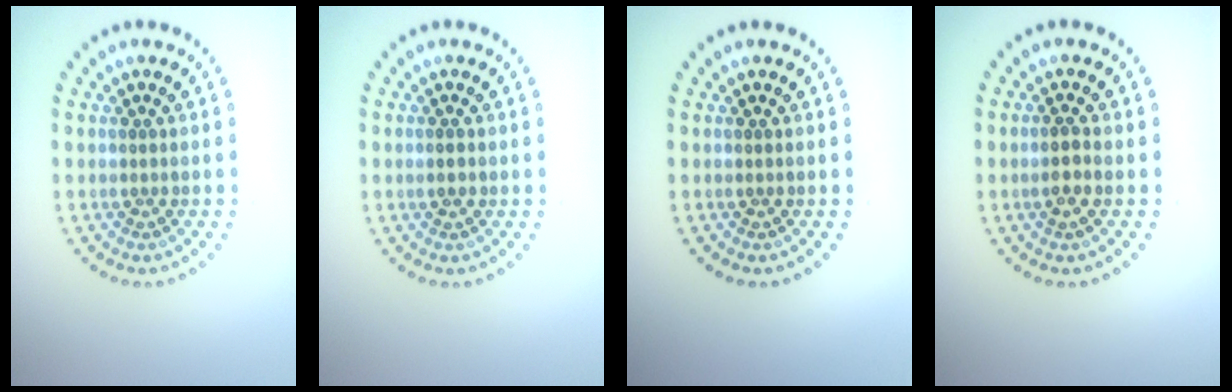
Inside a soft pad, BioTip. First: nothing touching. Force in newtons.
{"total": 1.2, "press": 1.2, "slide": 0.1}
{"total": 0.0}
{"total": 1.0, "press": 0.9, "slide": 0.5}